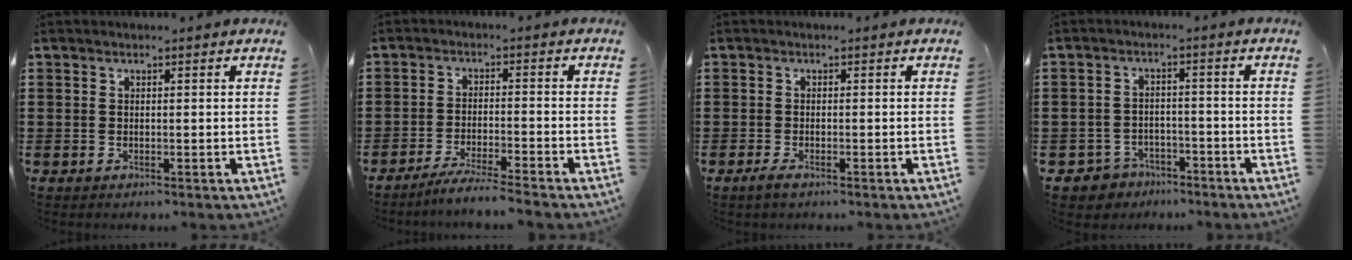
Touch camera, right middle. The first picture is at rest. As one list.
[{"total": 3.8, "force": [-3.6, -0.5, 1.3], "torque": [-0.022, -0.006, -0.069]}, {"total": 1.2, "force": [-0.8, 0.2, 0.9], "torque": [-0.018, -0.003, -0.015]}, {"total": 3.4, "force": [-3.2, 1.3, 0.0], "torque": [-0.020, -0.001, -0.070]}]